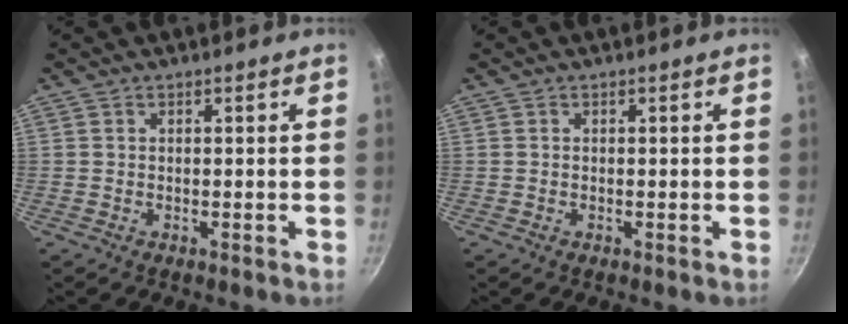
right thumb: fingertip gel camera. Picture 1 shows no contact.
{"total": 0.0}